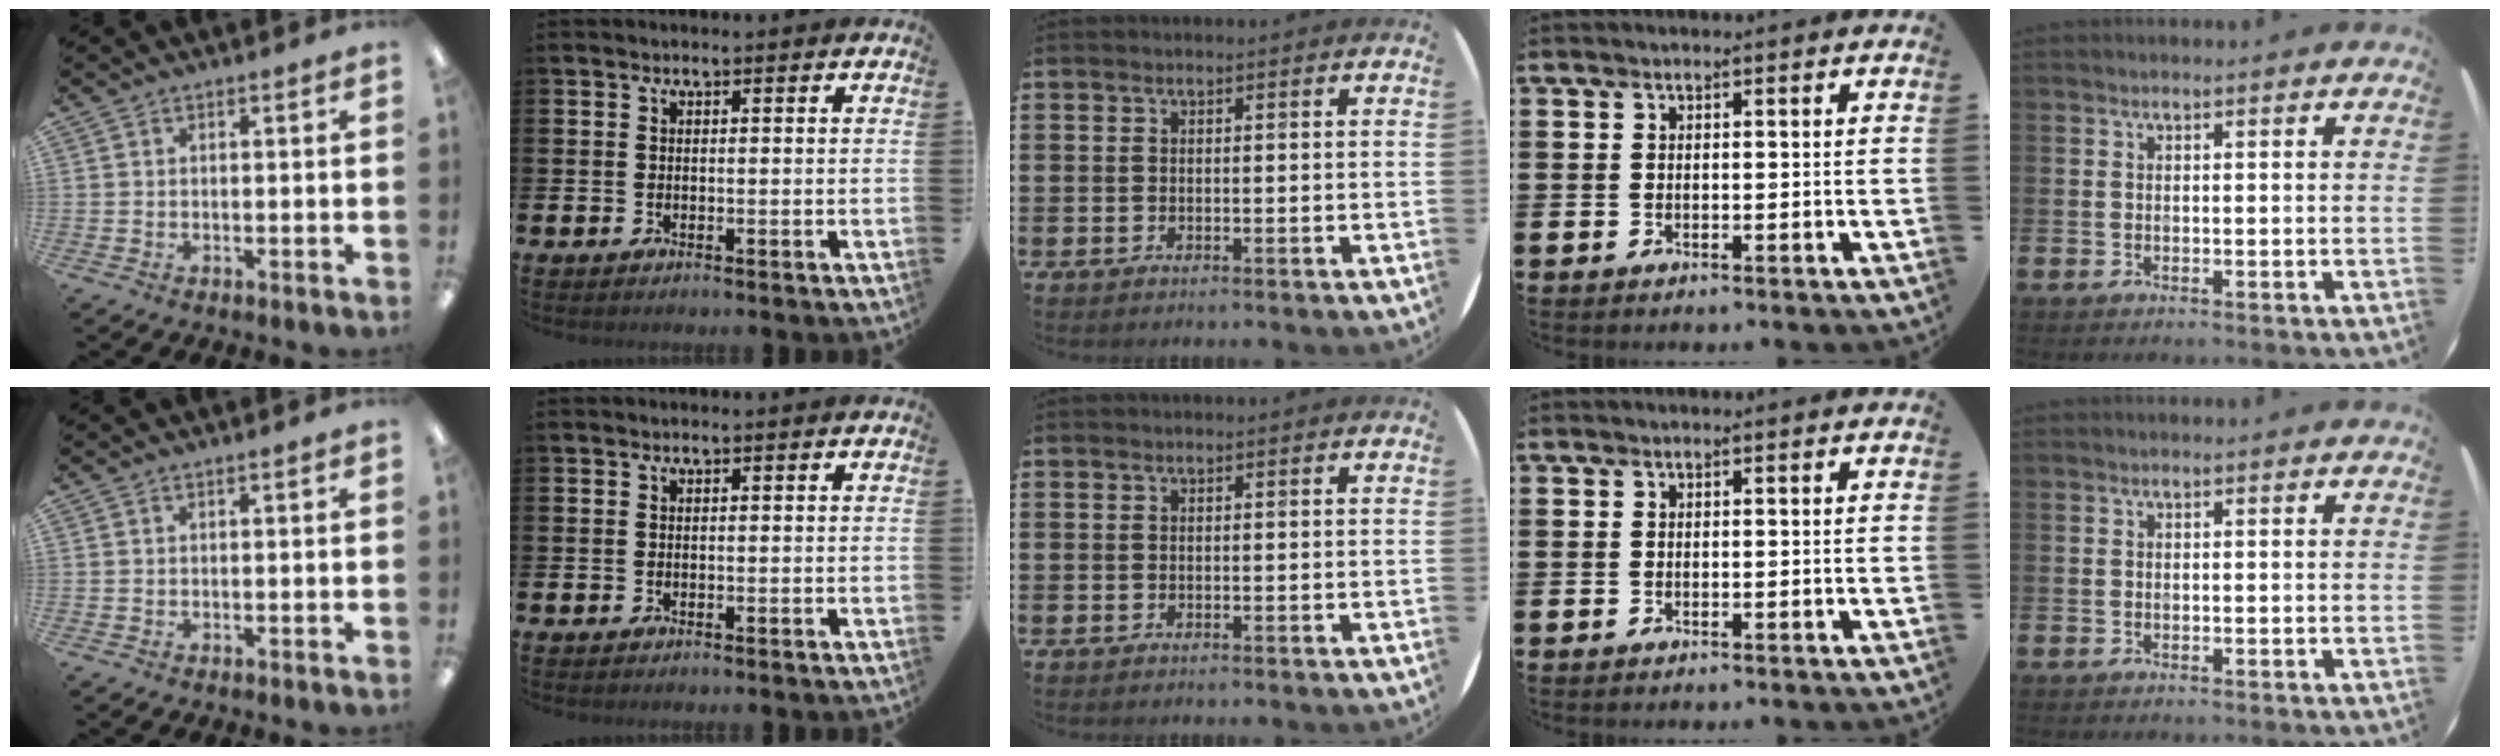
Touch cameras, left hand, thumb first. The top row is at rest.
{}